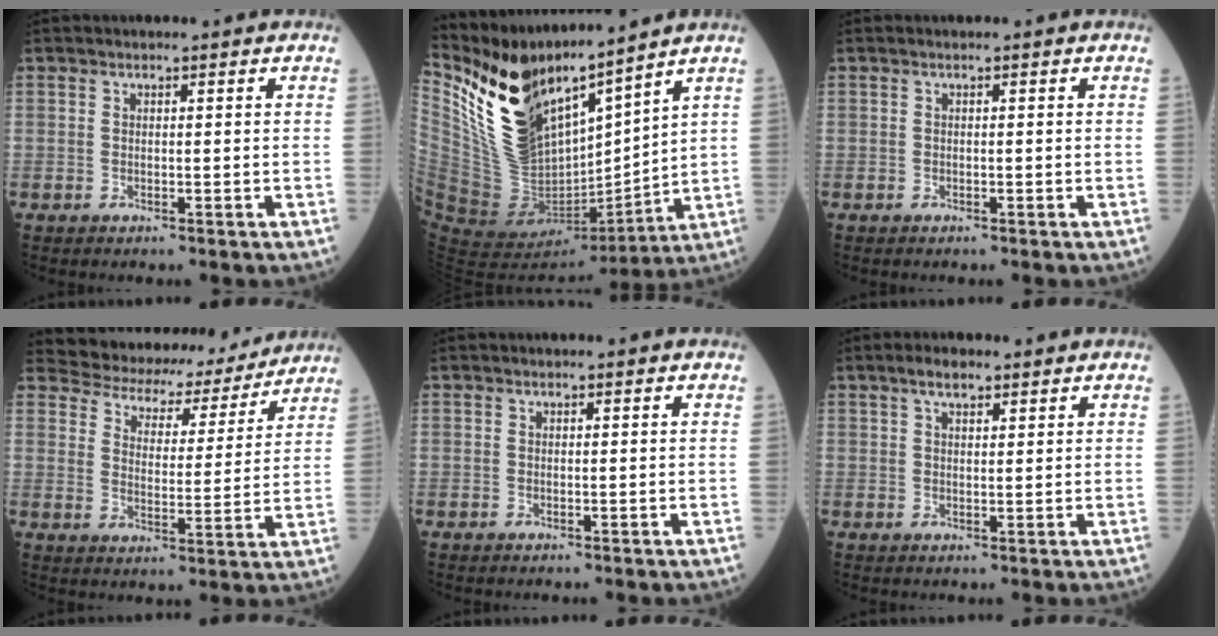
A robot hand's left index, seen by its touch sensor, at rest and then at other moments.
{"total": 16.3, "force": [12.7, 4.8, 8.9], "torque": [-0.176, -0.006, 0.253]}
{"total": 0.0}
{"total": 14.4, "force": [13.3, 5.0, 2.5], "torque": [-0.029, 0.002, 0.169]}
{"total": 0.0}
{"total": 3.0, "force": [2.1, 1.1, 1.8], "torque": [-0.036, 0.007, 0.036]}